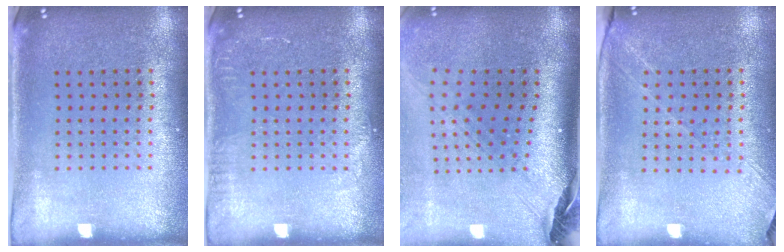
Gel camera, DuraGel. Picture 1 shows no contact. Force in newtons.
{"total": 1.0, "press": 1.0, "slide": 0.2}
{"total": 2.9, "press": 2.2, "slide": 2.0}
{"total": 1.3, "press": 1.2, "slide": 0.5}